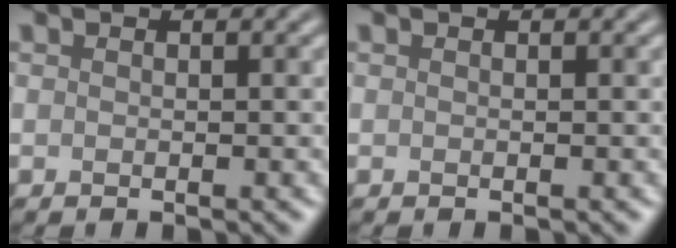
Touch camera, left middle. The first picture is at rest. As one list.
[{"total": 0.0}]